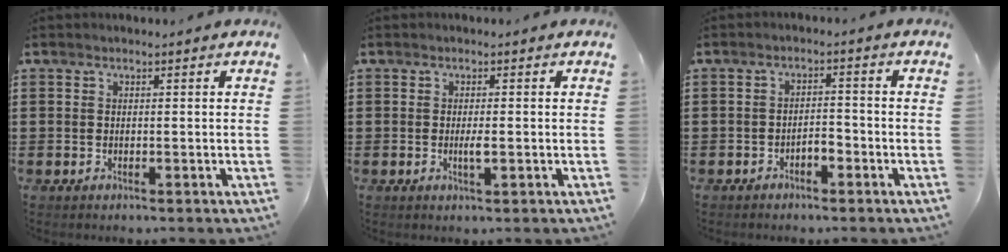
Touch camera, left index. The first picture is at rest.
{"total": 1.9, "force": [-0.3, 0.3, 1.9], "torque": [-0.035, -0.001, -0.005]}
{"total": 2.3, "force": [-1.8, 0.9, 1.1], "torque": [-0.025, 0.005, -0.038]}